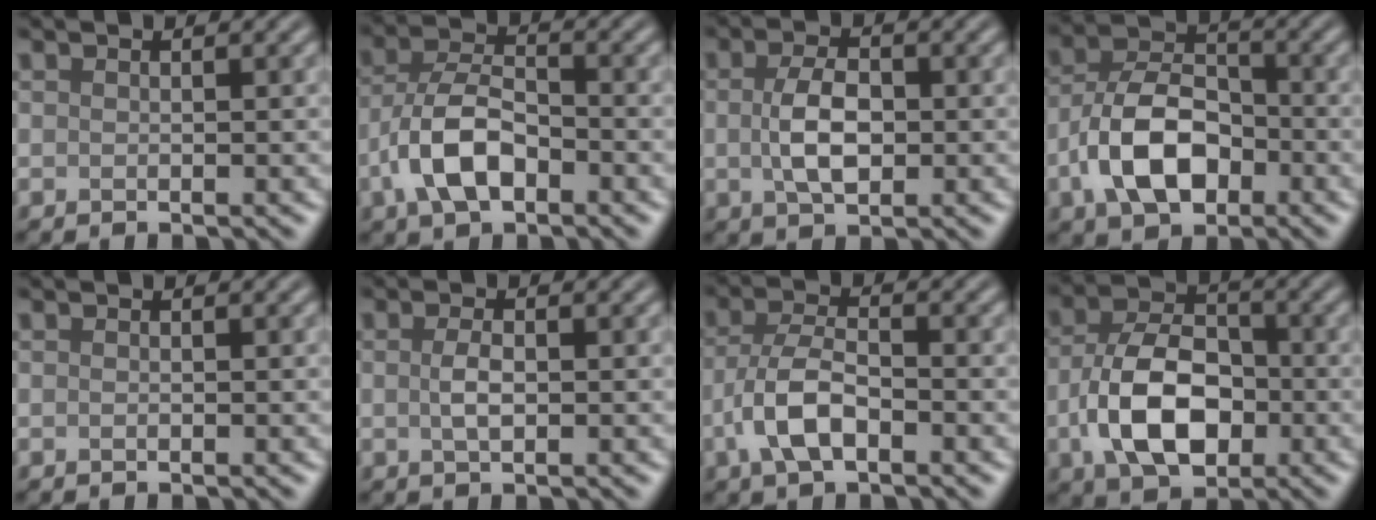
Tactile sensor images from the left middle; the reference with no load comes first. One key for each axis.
{"total": 6.2, "fx": -2.4, "fy": 3.3, "fz": 4.6, "tx": -0.089, "ty": 0.004, "tz": -0.052}
{"total": 4.2, "fx": -0.1, "fy": 2.4, "fz": 3.5, "tx": -0.075, "ty": 0.000, "tz": -0.001}
{"total": 7.9, "fx": -2.6, "fy": 4.9, "fz": 5.6, "tx": -0.108, "ty": 0.005, "tz": -0.054}
{"total": 0.0}
{"total": 2.0, "fx": 0.0, "fy": 0.9, "fz": 1.7, "tx": -0.038, "ty": 0.000, "tz": -0.001}
{"total": 4.8, "fx": -1.8, "fy": 2.3, "fz": 3.8, "tx": -0.079, "ty": 0.003, "tz": -0.041}
{"total": 8.6, "fx": -2.1, "fy": 5.3, "fz": 6.4, "tx": -0.128, "ty": 0.003, "tz": -0.042}